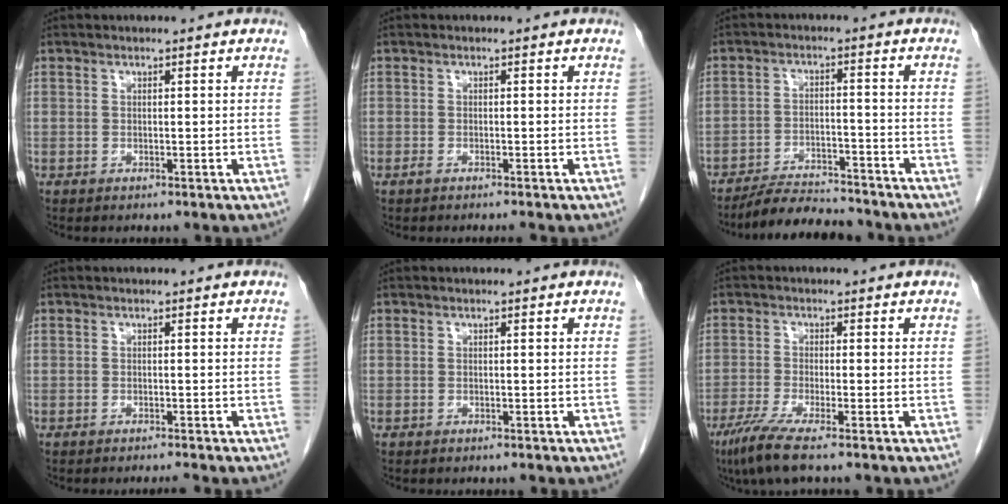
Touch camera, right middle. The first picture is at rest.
{"total": 1.0, "force": [-0.8, 0.0, 0.6], "torque": [-0.011, -0.001, -0.014]}
{"total": 8.4, "force": [-7.9, 1.3, 2.2], "torque": [-0.034, -0.009, -0.130]}
{"total": 1.0, "force": [-0.9, -0.5, 0.2], "torque": [-0.005, -0.001, -0.013]}
{"total": 0.0}
{"total": 5.5, "force": [-3.7, -0.1, 4.1], "torque": [-0.081, -0.017, -0.073]}